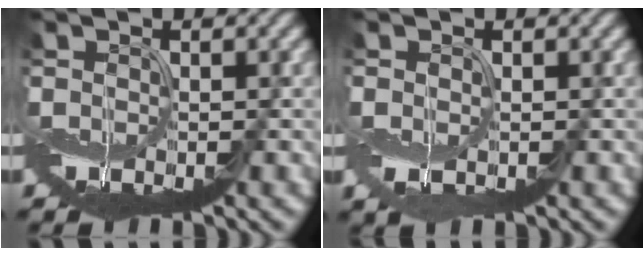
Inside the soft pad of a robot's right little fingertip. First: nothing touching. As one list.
[{"total": 1.1, "force": [-0.2, 0.9, 0.7], "torque": [-0.024, -0.006, 0.001]}]